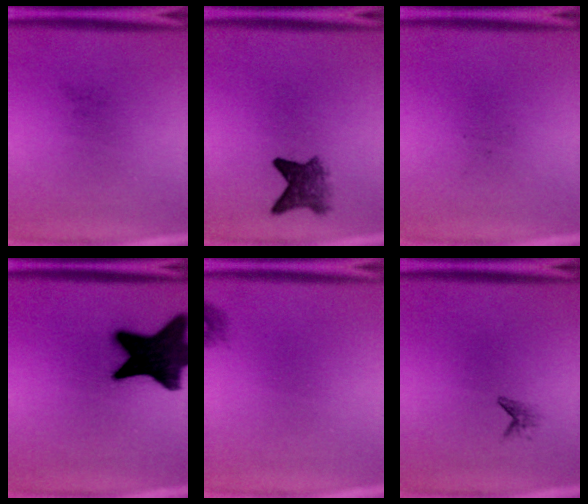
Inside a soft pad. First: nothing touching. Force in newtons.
{"total": 4.5}
{"total": 0.0}
{"total": 19.3}
{"total": 0.9}
{"total": 1.0}